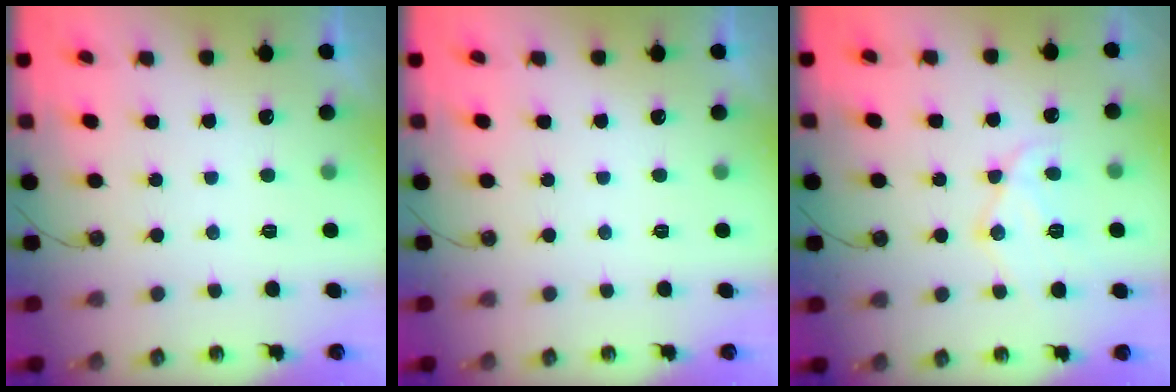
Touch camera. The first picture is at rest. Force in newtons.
{"total": 0.0}
{"total": 12.0, "press": 11.9, "slide": 0.7}